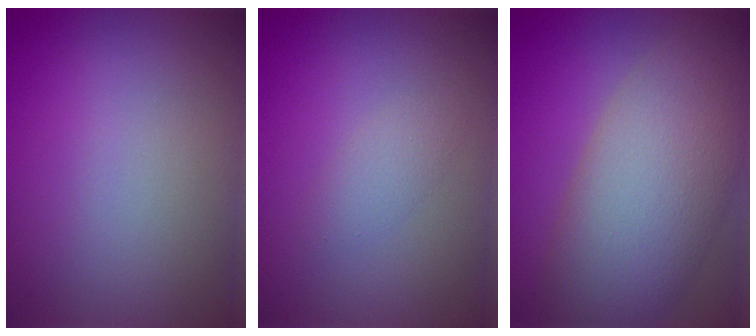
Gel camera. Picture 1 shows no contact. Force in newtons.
{"total": 1.4, "press": 1.4, "slide": 0.1}
{"total": 10.0, "press": 10.0, "slide": 0.6}